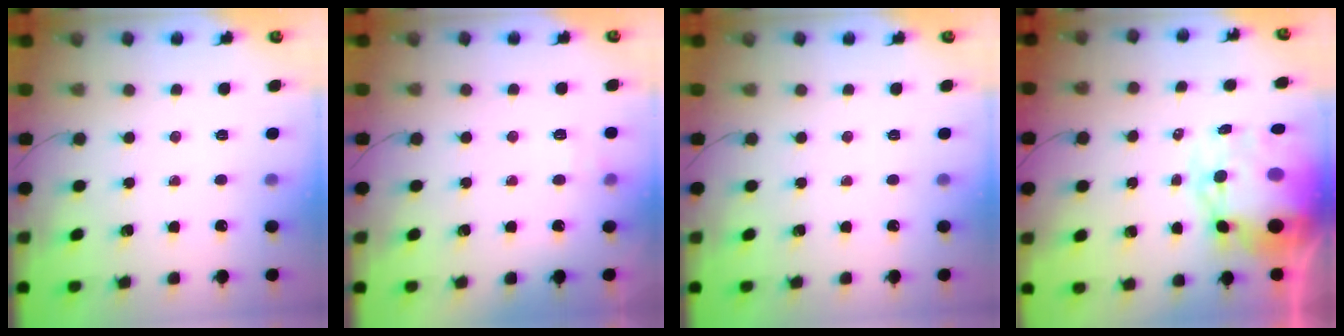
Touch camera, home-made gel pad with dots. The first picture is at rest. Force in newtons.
{"total": 4.0, "press": 3.5, "slide": 2.0}
{"total": 0.0}
{"total": 14.0, "press": 13.6, "slide": 3.6}